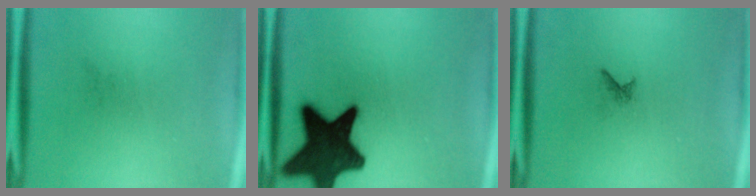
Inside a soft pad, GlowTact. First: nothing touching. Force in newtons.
{"total": 17.2}
{"total": 0.6}